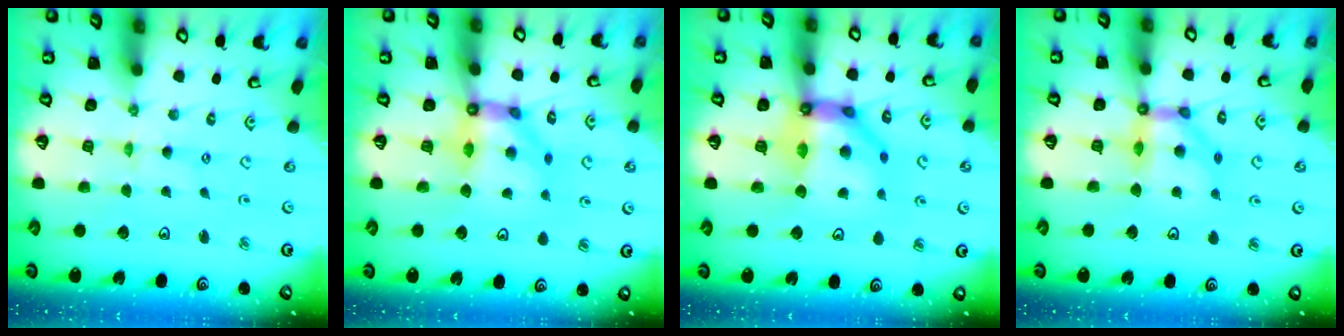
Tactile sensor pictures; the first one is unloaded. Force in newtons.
{"total": 9.6, "press": 9.6, "slide": 0.7}
{"total": 14.2, "press": 14.1, "slide": 2.0}
{"total": 10.1, "press": 10.0, "slide": 1.6}